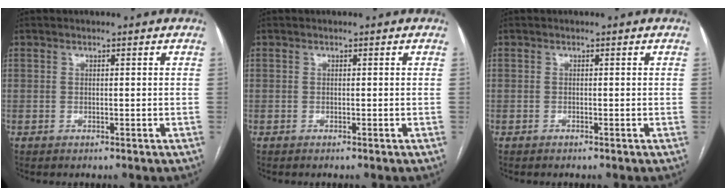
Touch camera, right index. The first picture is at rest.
{"total": 0.0}
{"total": 0.0}